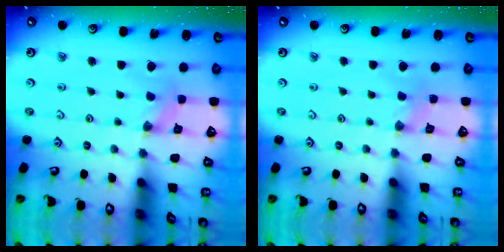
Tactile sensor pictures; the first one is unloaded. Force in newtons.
{"total": 1.2, "press": 1.2, "slide": 0.1}